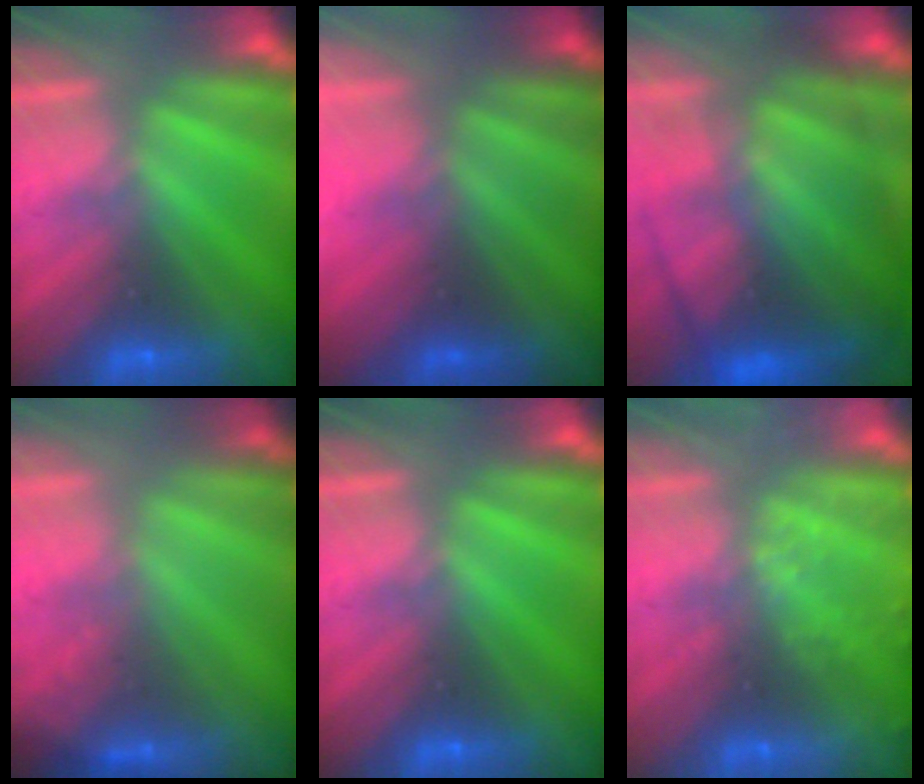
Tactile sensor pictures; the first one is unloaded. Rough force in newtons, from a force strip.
{"total": 2.7}
{"total": 7.3}
{"total": 1.8}
{"total": 0.0}
{"total": 2.4}